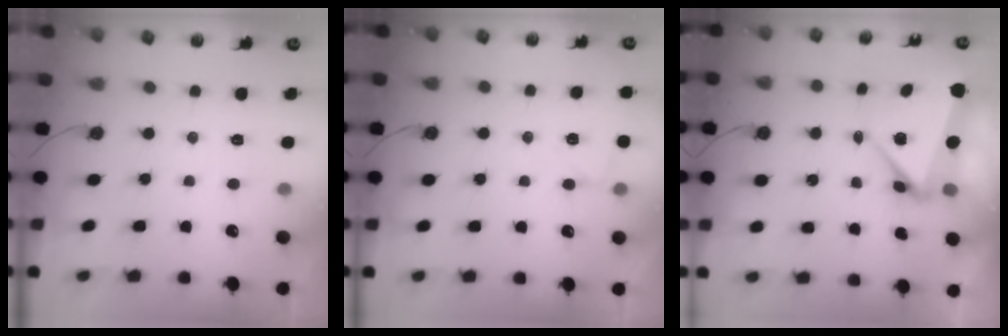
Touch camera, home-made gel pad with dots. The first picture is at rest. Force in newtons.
{"total": 3.9, "press": 3.4, "slide": 2.0}
{"total": 6.1, "press": 5.9, "slide": 1.5}